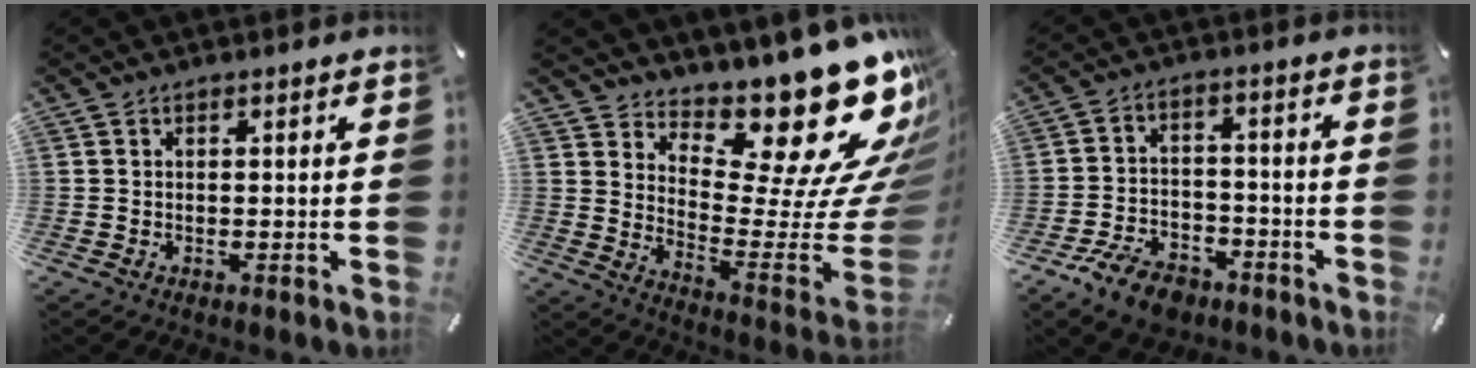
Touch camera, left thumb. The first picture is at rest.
{"total": 24.6, "force": [17.3, 8.2, 15.3], "torque": [-0.166, -0.150, 0.278]}
{"total": 9.2, "force": [-6.3, 5.2, 4.1], "torque": [-0.076, 0.041, -0.115]}